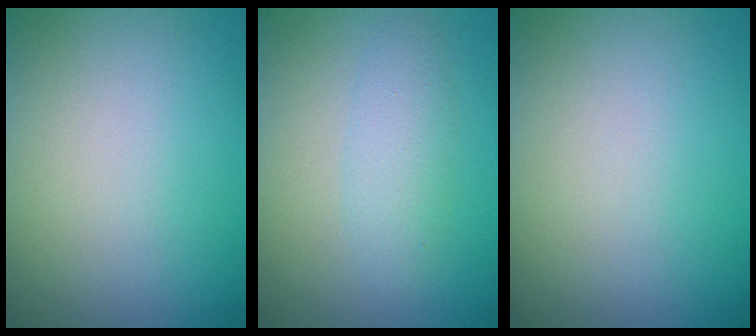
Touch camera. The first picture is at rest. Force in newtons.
{"total": 2.4, "press": 2.4, "slide": 0.0}
{"total": 0.0}